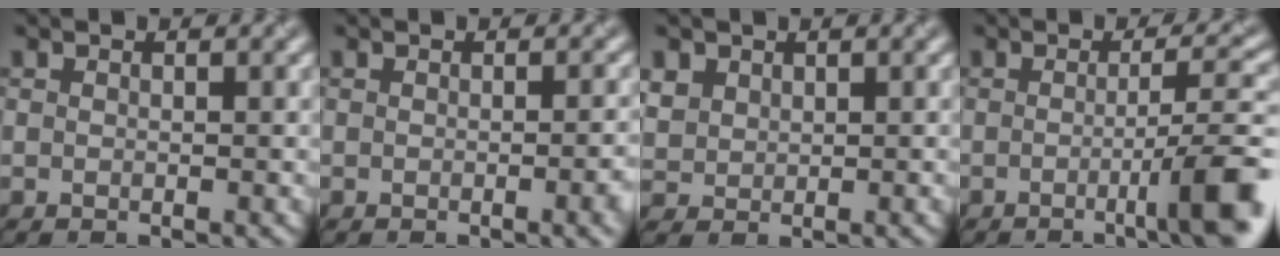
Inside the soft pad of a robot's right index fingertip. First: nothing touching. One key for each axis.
{"total": 3.0, "fx": -0.5, "fy": 1.1, "fz": 2.7, "tx": -0.005, "ty": 0.014, "tz": -0.002}
{"total": 1.6, "fx": 0.8, "fy": 1.4, "fz": 0.2, "tx": -0.013, "ty": 0.004, "tz": 0.034}
{"total": 7.1, "fx": -2.0, "fy": 1.2, "fz": 6.7, "tx": -0.084, "ty": 0.005, "tz": -0.026}